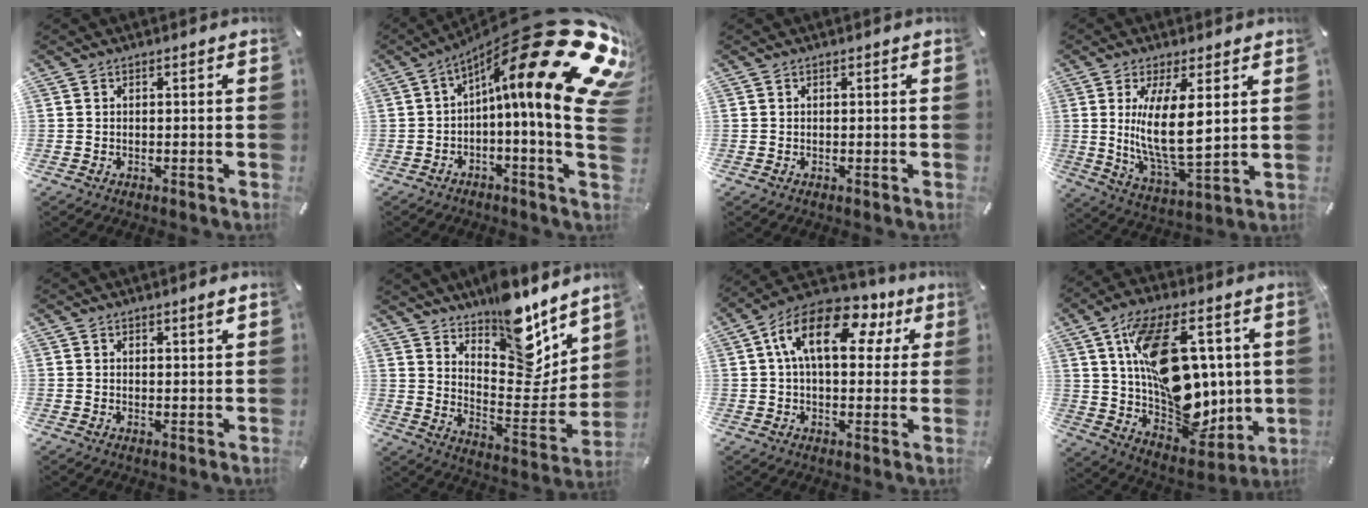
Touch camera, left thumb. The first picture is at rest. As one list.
[{"total": 29.4, "force": [10.3, 6.4, 26.8], "torque": [-0.344, -0.120, 0.182]}, {"total": 0.0}, {"total": 14.4, "force": [3.3, 5.4, 13.0], "torque": [-0.250, -0.025, 0.051]}, {"total": 1.7, "force": [1.4, 0.4, 0.8], "torque": [-0.016, -0.001, 0.025]}, {"total": 16.2, "force": [13.0, 7.2, 6.5], "torque": [-0.078, -0.117, 0.226]}, {"total": 16.6, "force": [5.5, 9.2, 12.6], "torque": [-0.204, -0.004, 0.092]}, {"total": 22.2, "force": [5.4, 13.6, 16.8], "torque": [-0.281, -0.024, 0.103]}]